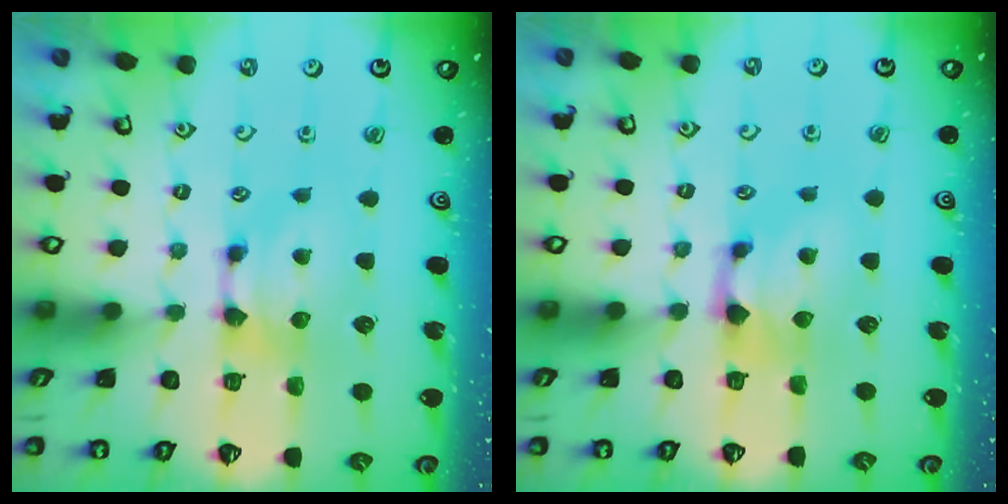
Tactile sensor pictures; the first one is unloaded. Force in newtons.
{"total": 0.9, "press": 0.2, "slide": 0.9}